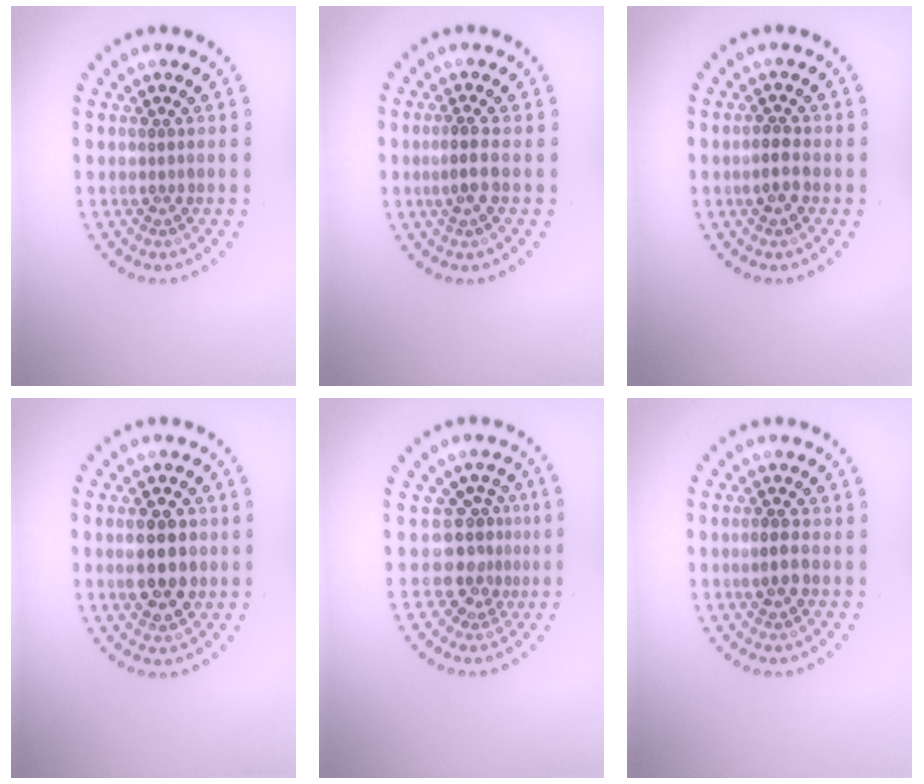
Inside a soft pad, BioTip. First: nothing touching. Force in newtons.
{"total": 1.7, "press": 1.5, "slide": 0.9}
{"total": 1.9, "press": 1.8, "slide": 0.6}
{"total": 5.2, "press": 5.2, "slide": 0.4}
{"total": 3.3, "press": 2.5, "slide": 2.1}
{"total": 2.0, "press": 2.0, "slide": 0.3}